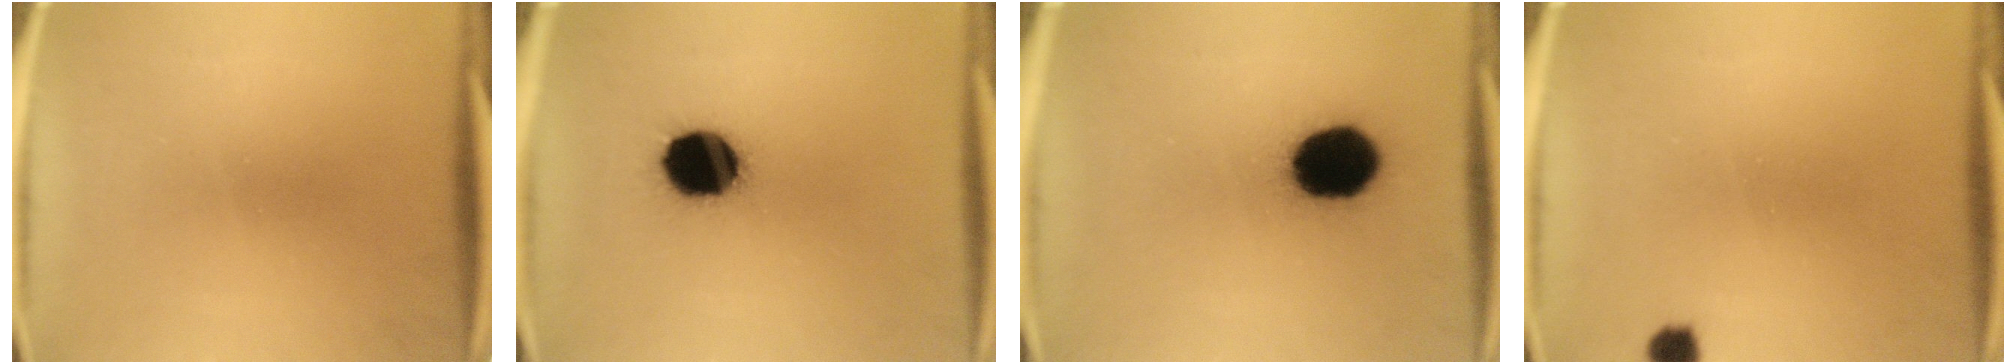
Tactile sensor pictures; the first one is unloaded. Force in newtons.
{"total": 15.5}
{"total": 17.3}
{"total": 2.2}